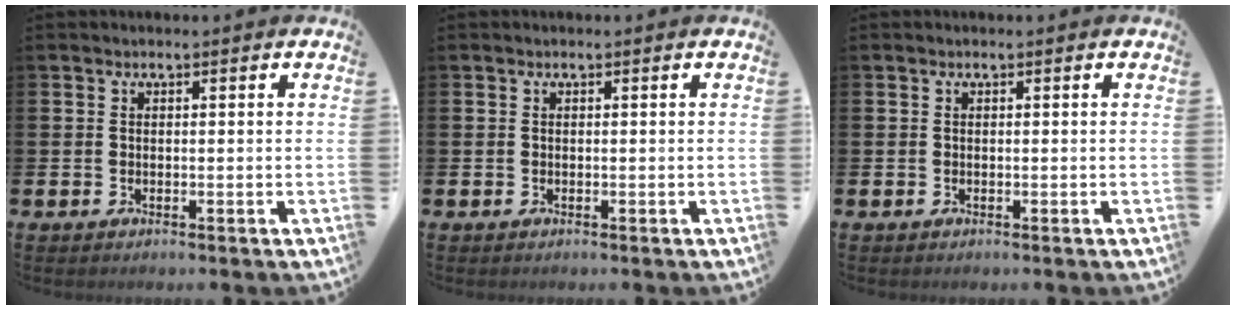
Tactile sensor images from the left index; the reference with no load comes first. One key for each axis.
{"total": 0.0}
{"total": 0.0}